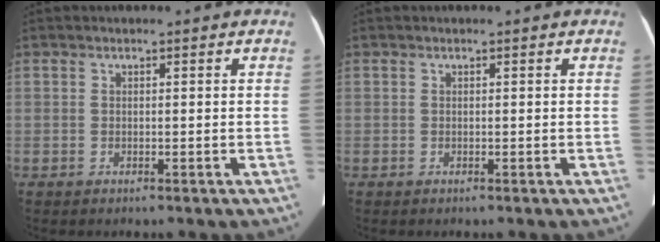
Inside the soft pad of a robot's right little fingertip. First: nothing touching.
{"total": 0.0}